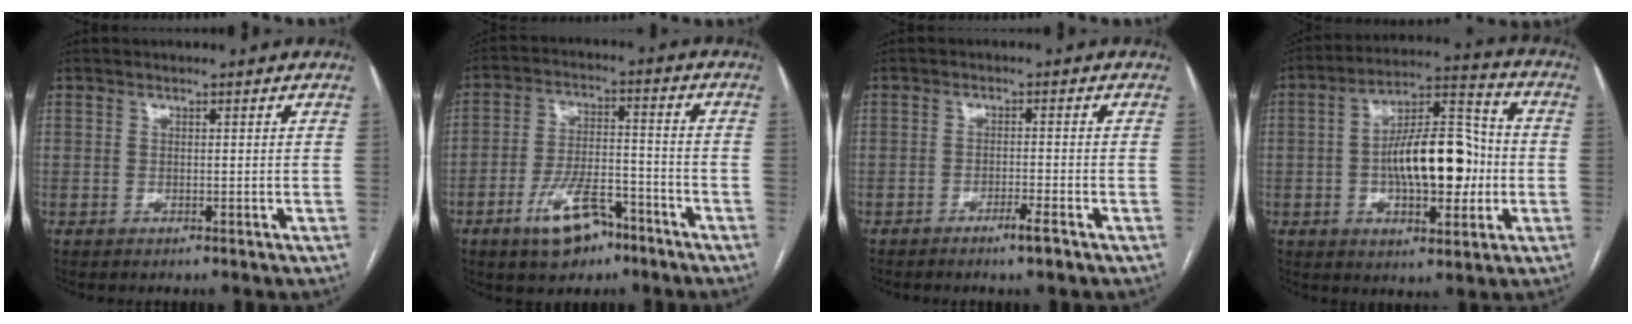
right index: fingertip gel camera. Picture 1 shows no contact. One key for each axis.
{"total": 9.7, "fx": -6.0, "fy": 4.1, "fz": 6.4, "tx": -0.125, "ty": 0.008, "tz": -0.099}
{"total": 2.9, "fx": -2.0, "fy": -0.1, "fz": 2.1, "tx": -0.036, "ty": -0.003, "tz": -0.034}
{"total": 15.4, "fx": -1.6, "fy": 6.0, "fz": 14.1, "tx": -0.237, "ty": 0.027, "tz": -0.021}